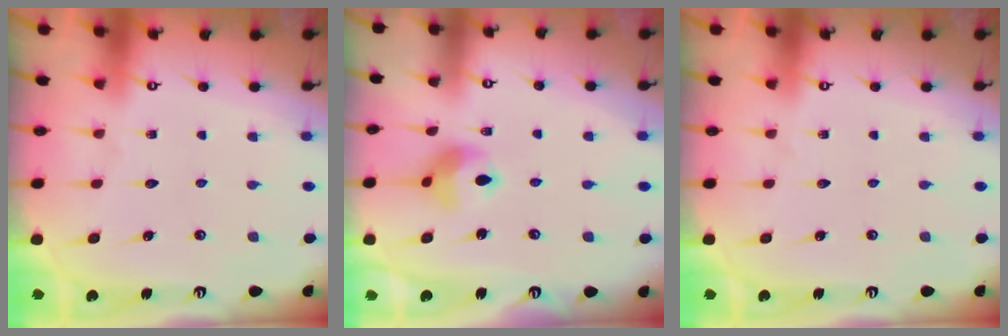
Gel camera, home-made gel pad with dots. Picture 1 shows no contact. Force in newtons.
{"total": 7.8, "press": 7.8, "slide": 0.6}
{"total": 0.0}